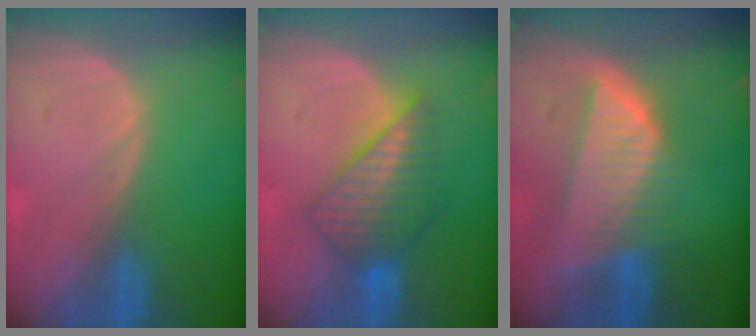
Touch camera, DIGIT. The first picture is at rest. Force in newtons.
{"total": 6.4, "press": 6.3, "slide": 0.7}
{"total": 8.3, "press": 7.3, "slide": 3.9}